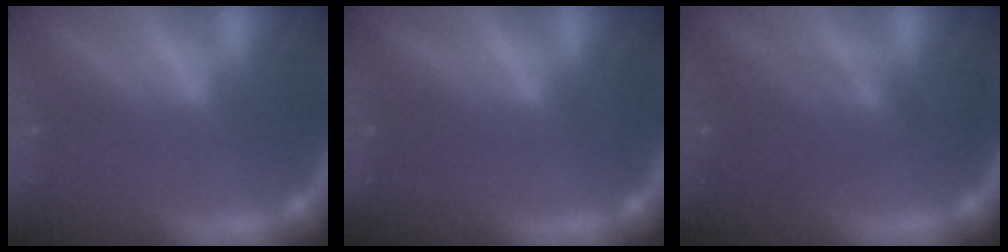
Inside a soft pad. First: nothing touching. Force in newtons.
{"total": 0.9}
{"total": 4.6}